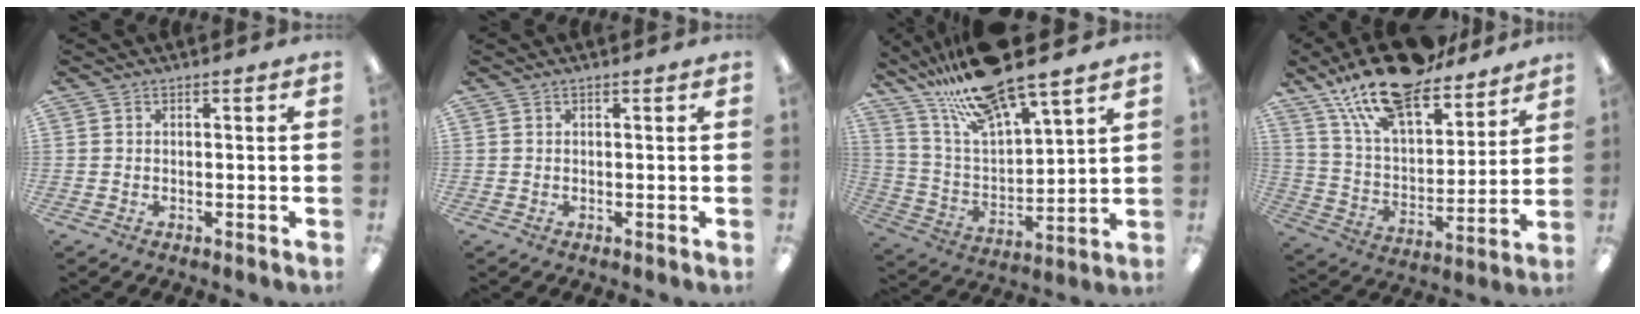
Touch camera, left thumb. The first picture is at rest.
{"total": 0.0}
{"total": 16.5, "force": [14.1, 2.7, 8.0], "torque": [-0.172, -0.084, 0.246]}
{"total": 20.4, "force": [16.1, 7.5, 10.1], "torque": [-0.195, -0.090, 0.283]}